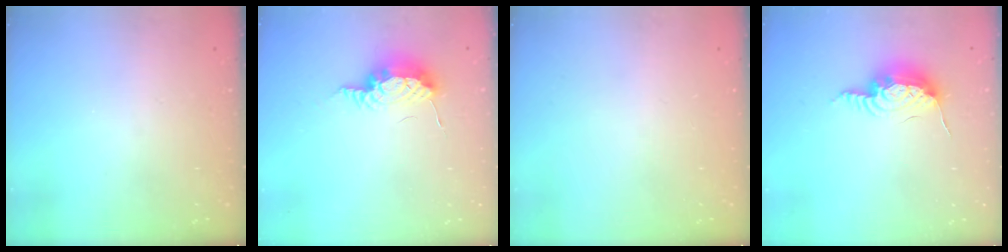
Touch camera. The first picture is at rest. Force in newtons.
{"total": 8.5, "press": 8.3, "slide": 1.8}
{"total": 0.0}
{"total": 11.9, "press": 11.9, "slide": 0.8}